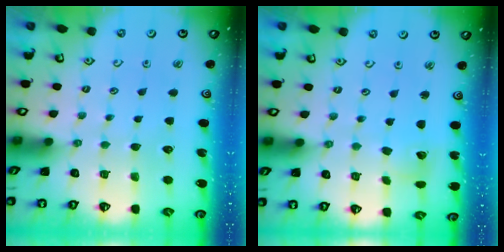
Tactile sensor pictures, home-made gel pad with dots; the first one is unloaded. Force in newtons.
{"total": 1.8, "press": 1.7, "slide": 0.3}